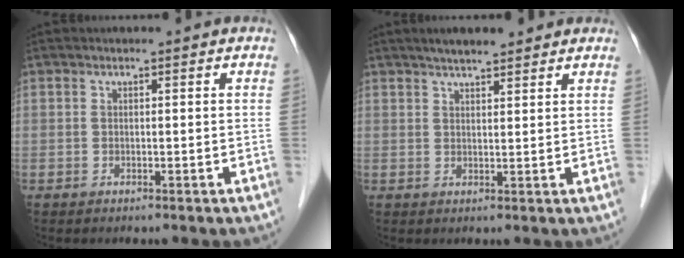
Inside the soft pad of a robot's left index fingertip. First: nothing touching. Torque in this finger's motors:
{"motor_torque": [0.00, 0.12, -0.40, 0.00]}